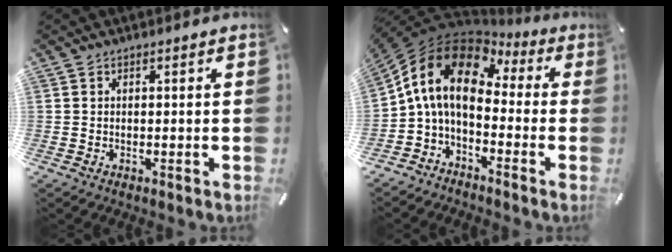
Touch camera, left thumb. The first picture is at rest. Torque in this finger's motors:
{"motor_torque": [-0.26, 2.62, 1.71, -1.06, 0.72]}